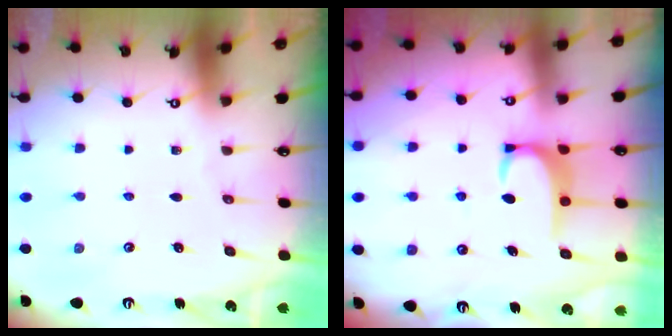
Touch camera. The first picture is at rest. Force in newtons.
{"total": 3.5, "press": 3.4, "slide": 0.6}